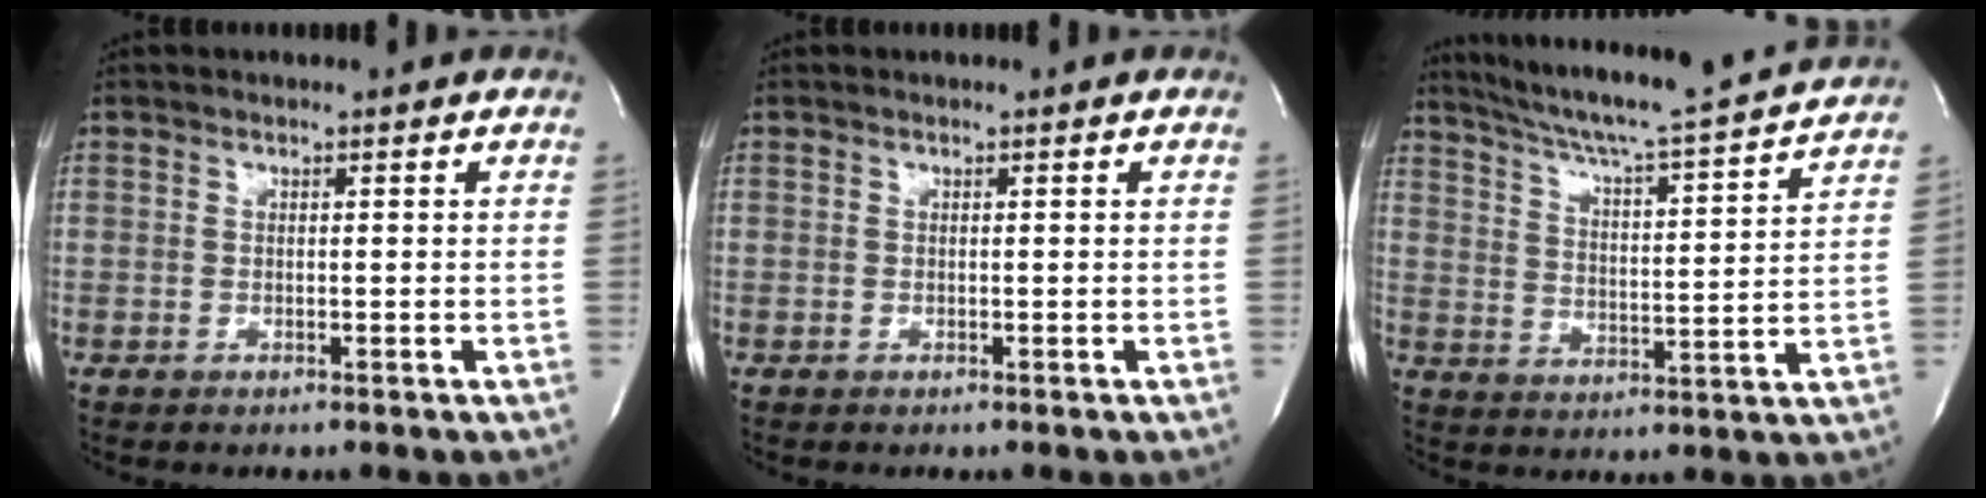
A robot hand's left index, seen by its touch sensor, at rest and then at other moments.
{"total": 0.0}
{"total": 19.0, "force": [17.3, -0.6, 7.7], "torque": [-0.133, -0.020, 0.248]}